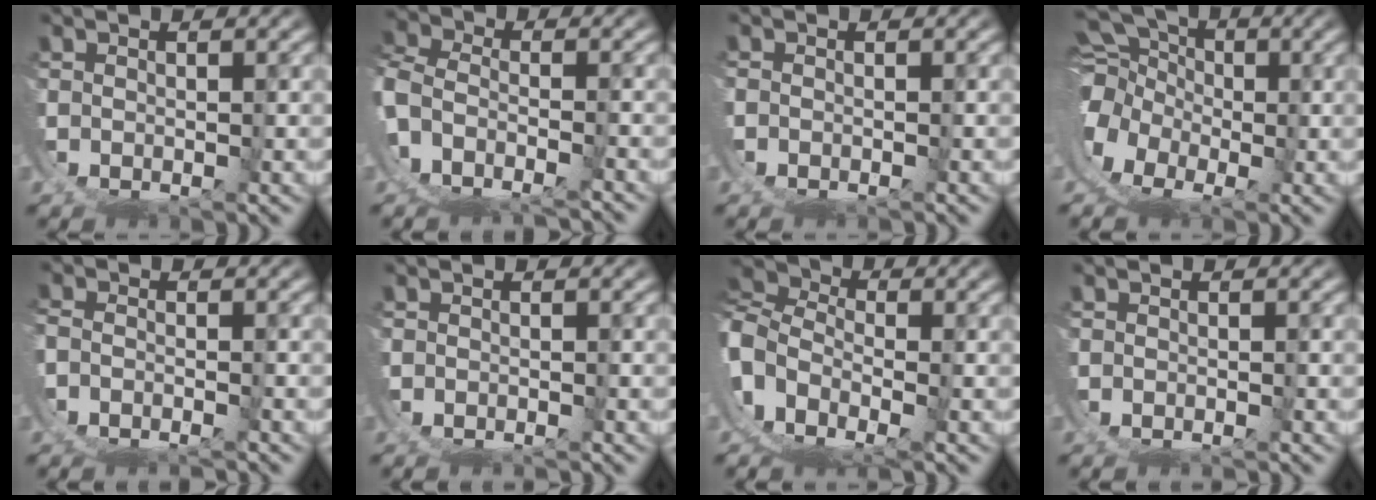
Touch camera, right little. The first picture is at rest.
{"total": 8.3, "force": [-4.4, 5.8, 3.9], "torque": [-0.096, -0.026, -0.069]}
{"total": 1.2, "force": [-1.1, 0.3, 0.1], "torque": [0.003, -0.003, -0.020]}
{"total": 13.0, "force": [-0.2, 11.6, 6.0], "torque": [-0.135, -0.030, -0.016]}
{"total": 4.2, "force": [-3.5, 2.0, 1.2], "torque": [-0.021, -0.012, -0.055]}
{"total": 2.1, "force": [-2.1, 0.4, 0.1], "torque": [-0.002, -0.007, -0.029]}
{"total": 11.4, "force": [-1.1, 9.6, 6.0], "torque": [-0.147, -0.025, -0.032]}
{"total": 1.8, "force": [-1.8, 0.3, 0.0], "torque": [0.001, -0.006, -0.025]}